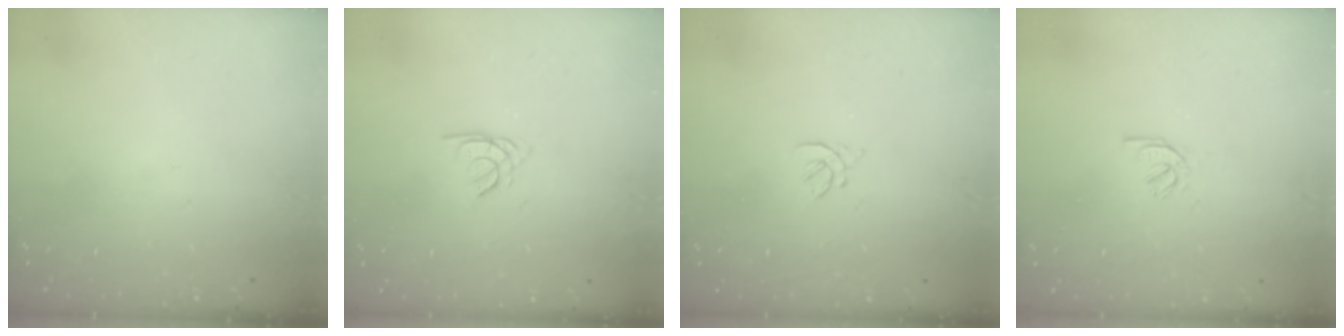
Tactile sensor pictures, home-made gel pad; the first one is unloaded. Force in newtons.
{"total": 1.2, "press": 1.1, "slide": 0.3}
{"total": 2.1, "press": 2.0, "slide": 0.7}
{"total": 2.1, "press": 2.1, "slide": 0.2}